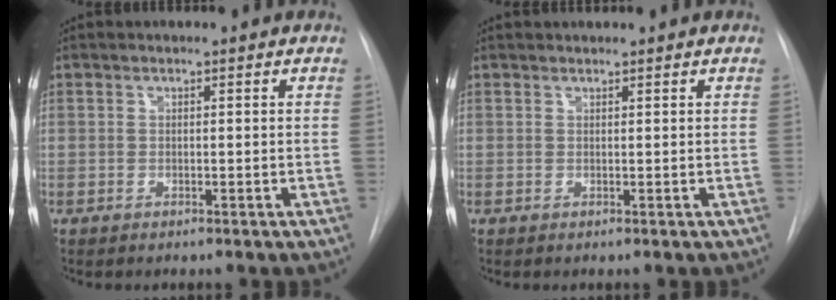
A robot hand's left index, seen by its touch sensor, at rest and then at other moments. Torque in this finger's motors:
{"motor_torque": [-2.14, 0.00, -1.06, 0.01]}